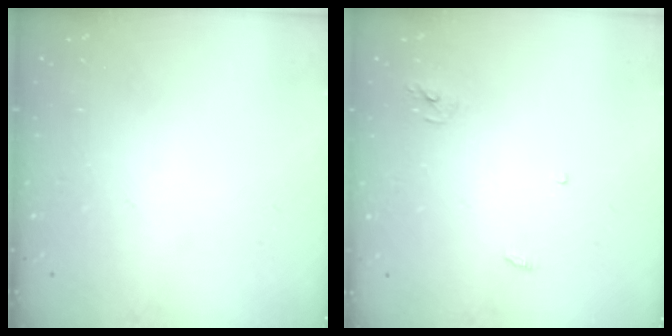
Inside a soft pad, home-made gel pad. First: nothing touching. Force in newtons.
{"total": 2.9, "press": 2.9, "slide": 0.2}